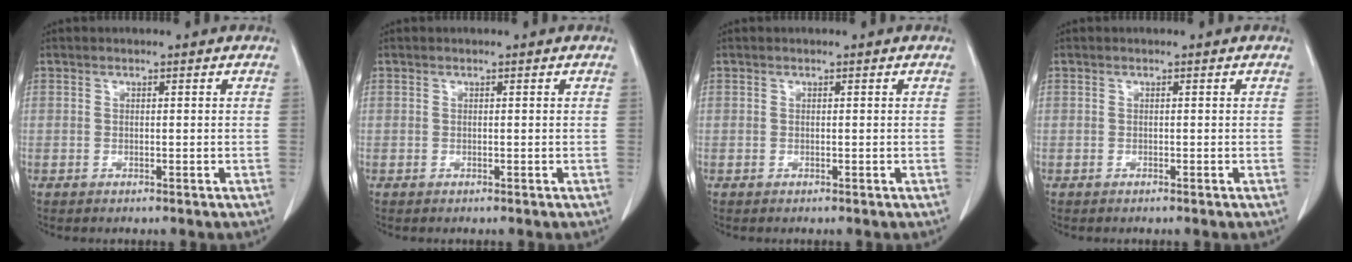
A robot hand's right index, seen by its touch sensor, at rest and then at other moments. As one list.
[{"total": 0.0}, {"total": 0.0}, {"total": 0.0}]